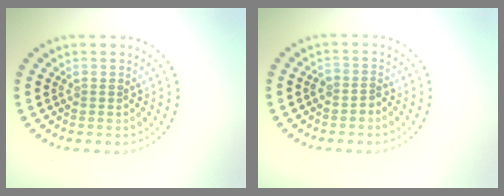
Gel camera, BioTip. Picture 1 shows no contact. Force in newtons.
{"total": 1.3, "press": 1.0, "slide": 0.8}